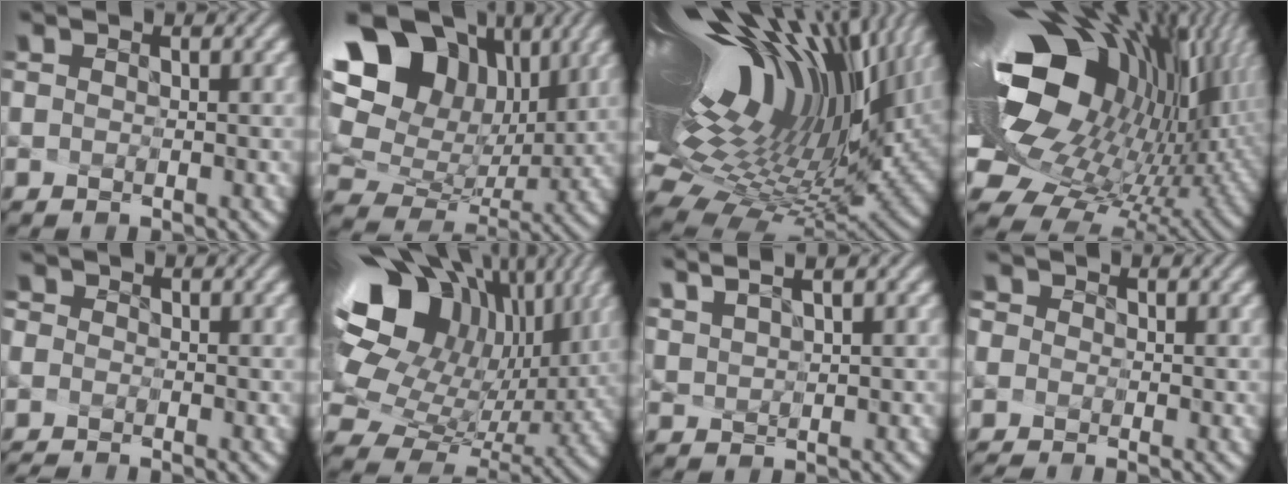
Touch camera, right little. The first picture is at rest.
{"total": 16.7, "force": [7.3, 11.8, 9.2], "torque": [-0.215, 0.036, 0.165]}
{"total": 18.4, "force": [5.7, 8.9, 15.1], "torque": [-0.274, 0.018, 0.121]}
{"total": 17.8, "force": [3.1, 11.0, 13.7], "torque": [-0.262, -0.052, 0.102]}
{"total": 1.8, "force": [-1.5, 0.9, 0.5], "torque": [-0.030, -0.001, -0.017]}
{"total": 17.6, "force": [5.7, 11.6, 11.9], "torque": [-0.259, -0.002, 0.146]}
{"total": 1.8, "force": [1.5, -0.9, 0.1], "torque": [-0.015, -0.004, 0.054]}
{"total": 2.0, "force": [-0.9, 1.5, 1.0], "torque": [-0.042, 0.003, -0.011]}